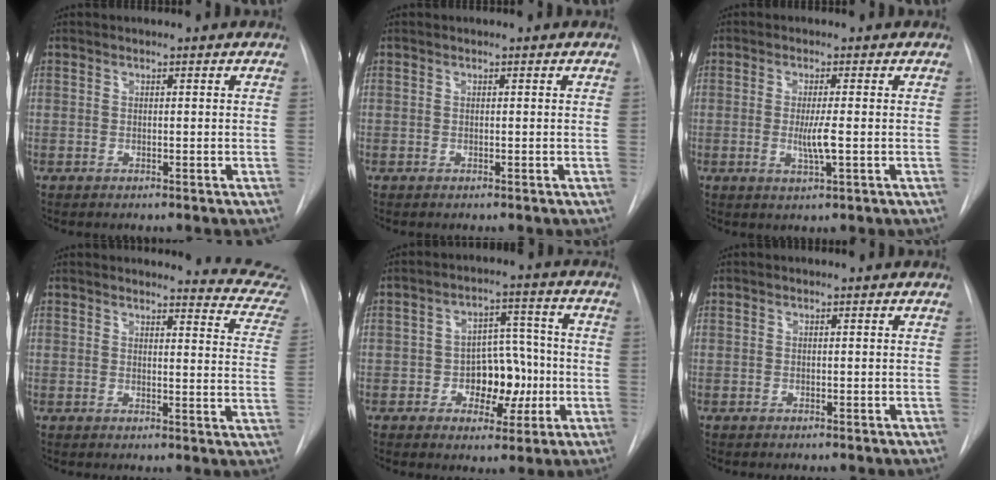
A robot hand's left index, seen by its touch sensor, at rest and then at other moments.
{"total": 0.0}
{"total": 3.4, "force": [-0.4, 0.0, 3.4], "torque": [-0.066, -0.008, -0.007]}
{"total": 11.4, "force": [11.4, 0.2, 1.0], "torque": [0.009, -0.095, 0.096]}
{"total": 8.3, "force": [-1.9, 5.2, 6.2], "torque": [-0.083, 0.026, -0.022]}
{"total": 0.0}